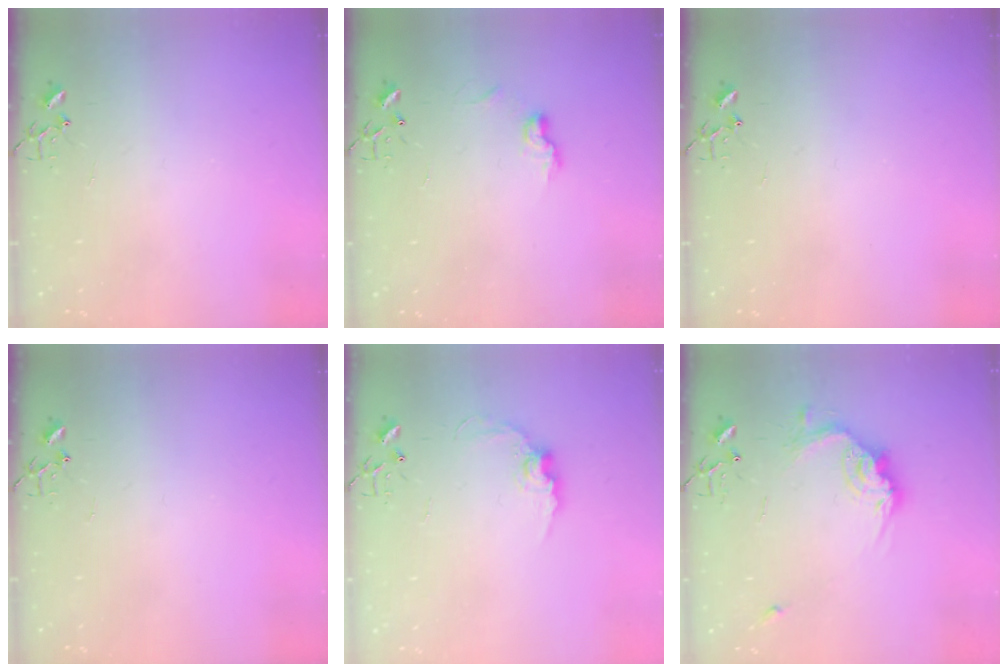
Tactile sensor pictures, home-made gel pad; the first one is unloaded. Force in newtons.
{"total": 6.7, "press": 6.7, "slide": 0.3}
{"total": 0.0}
{"total": 0.0}
{"total": 9.0, "press": 9.0, "slide": 0.5}
{"total": 14.6, "press": 14.6, "slide": 0.9}